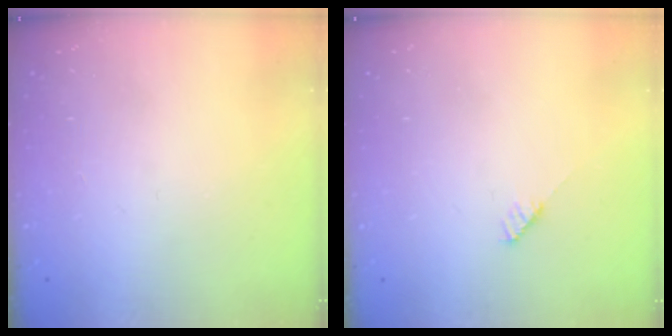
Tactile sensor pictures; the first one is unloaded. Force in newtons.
{"total": 3.0, "press": 3.0, "slide": 0.2}